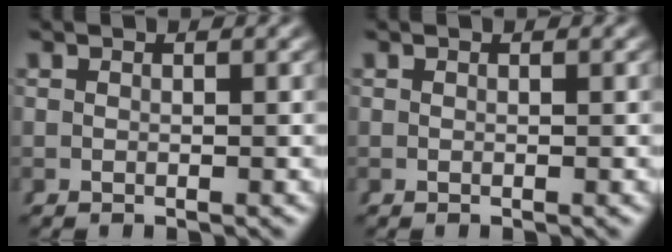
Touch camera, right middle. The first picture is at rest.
{"total": 0.0}